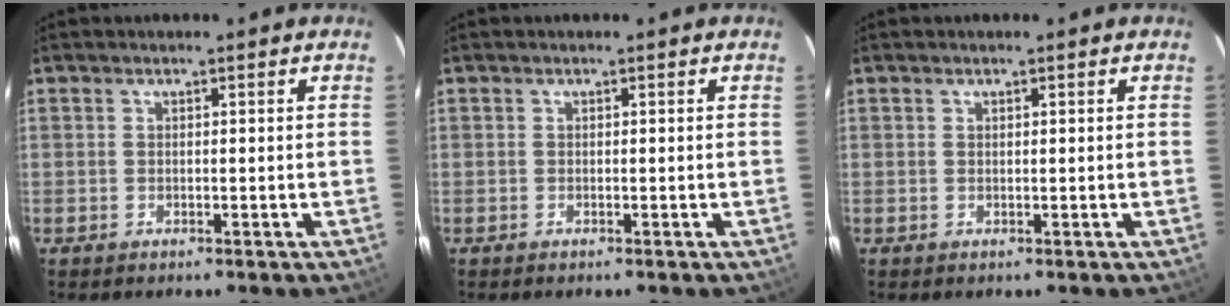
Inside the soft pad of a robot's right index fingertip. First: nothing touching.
{"total": 0.0}
{"total": 0.0}